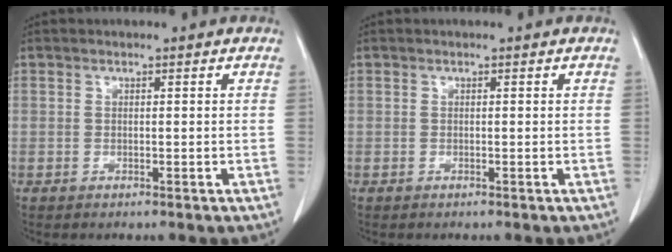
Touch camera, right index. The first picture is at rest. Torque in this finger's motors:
{"motor_torque": [0.06, -0.03, 0.03, 0.01]}